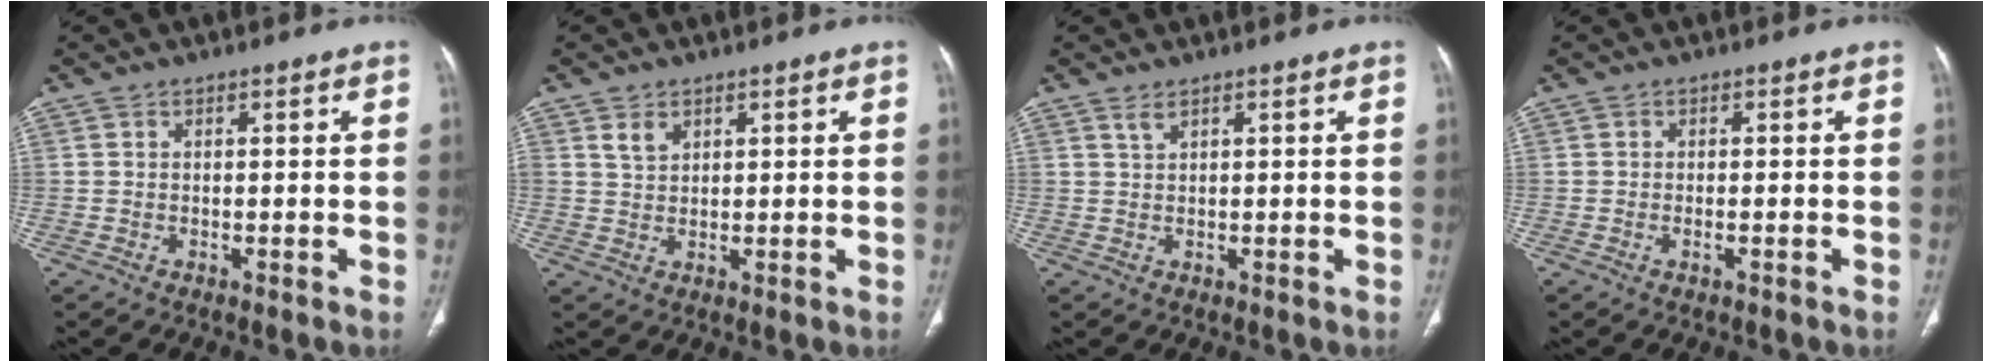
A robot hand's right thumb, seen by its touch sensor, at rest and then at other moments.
{"total": 3.0, "force": [1.8, 1.8, 1.5], "torque": [-0.021, -0.009, 0.040]}
{"total": 1.3, "force": [1.0, 0.3, 0.7], "torque": [-0.011, 0.001, 0.022]}
{"total": 1.2, "force": [-0.5, 0.3, 1.0], "torque": [-0.019, 0.003, -0.008]}